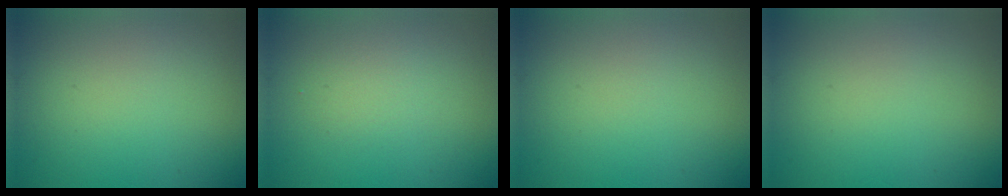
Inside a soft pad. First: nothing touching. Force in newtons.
{"total": 1.6, "press": 1.6, "slide": 0.1}
{"total": 0.0}
{"total": 0.0}